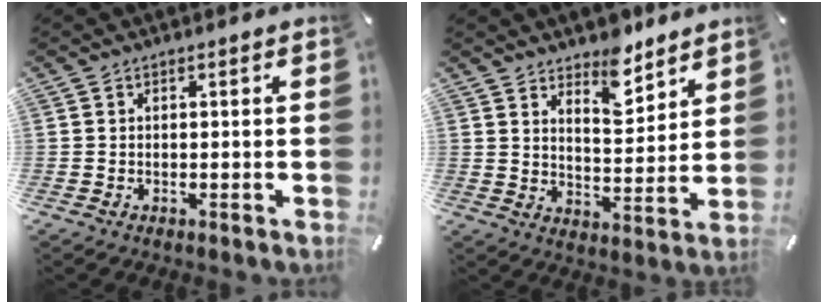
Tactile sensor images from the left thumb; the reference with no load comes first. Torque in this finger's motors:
{"motor_torque": [0.55, -0.47, 0.10, 0.03, 0.05]}